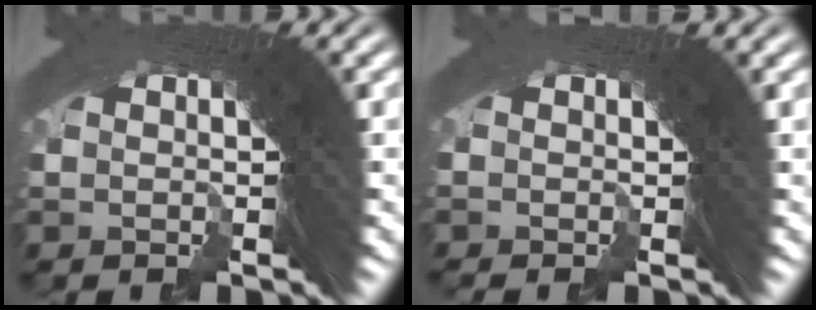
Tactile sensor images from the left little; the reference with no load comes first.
{"total": 0.8, "force": [-0.4, -0.5, 0.5], "torque": [-0.004, -0.002, -0.006]}